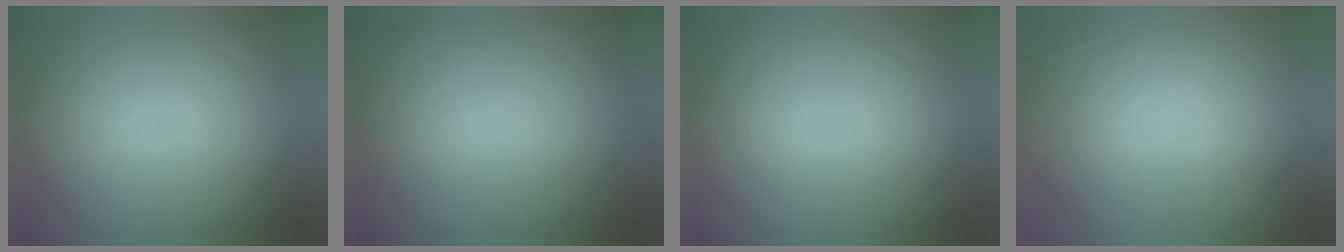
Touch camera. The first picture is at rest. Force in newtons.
{"total": 1.0}
{"total": 1.0}
{"total": 6.9}